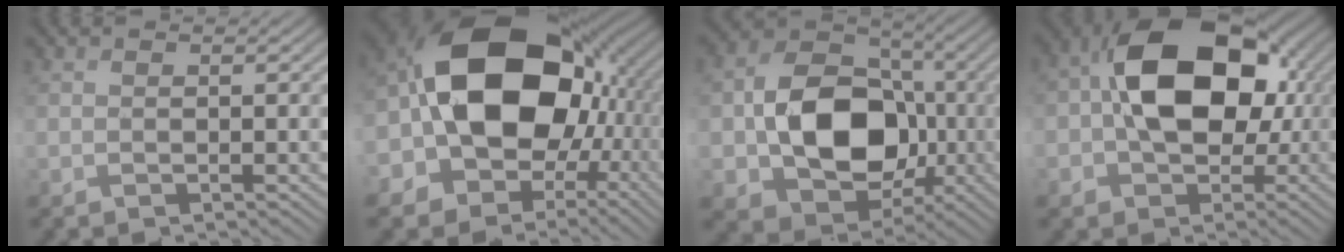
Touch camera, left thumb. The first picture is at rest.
{"total": 21.0, "force": [1.4, 15.6, 14.0], "torque": [-0.273, -0.001, 0.022]}
{"total": 14.1, "force": [-1.9, 10.9, 8.7], "torque": [-0.148, -0.005, -0.035]}
{"total": 14.9, "force": [0.6, 10.0, 11.0], "torque": [-0.186, 0.017, 0.003]}